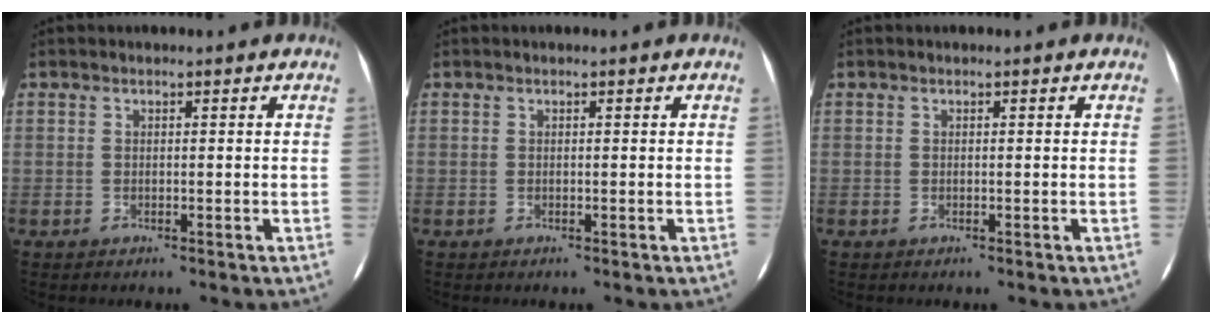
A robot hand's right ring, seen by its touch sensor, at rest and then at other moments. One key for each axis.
{"total": 0.0}
{"total": 0.0}